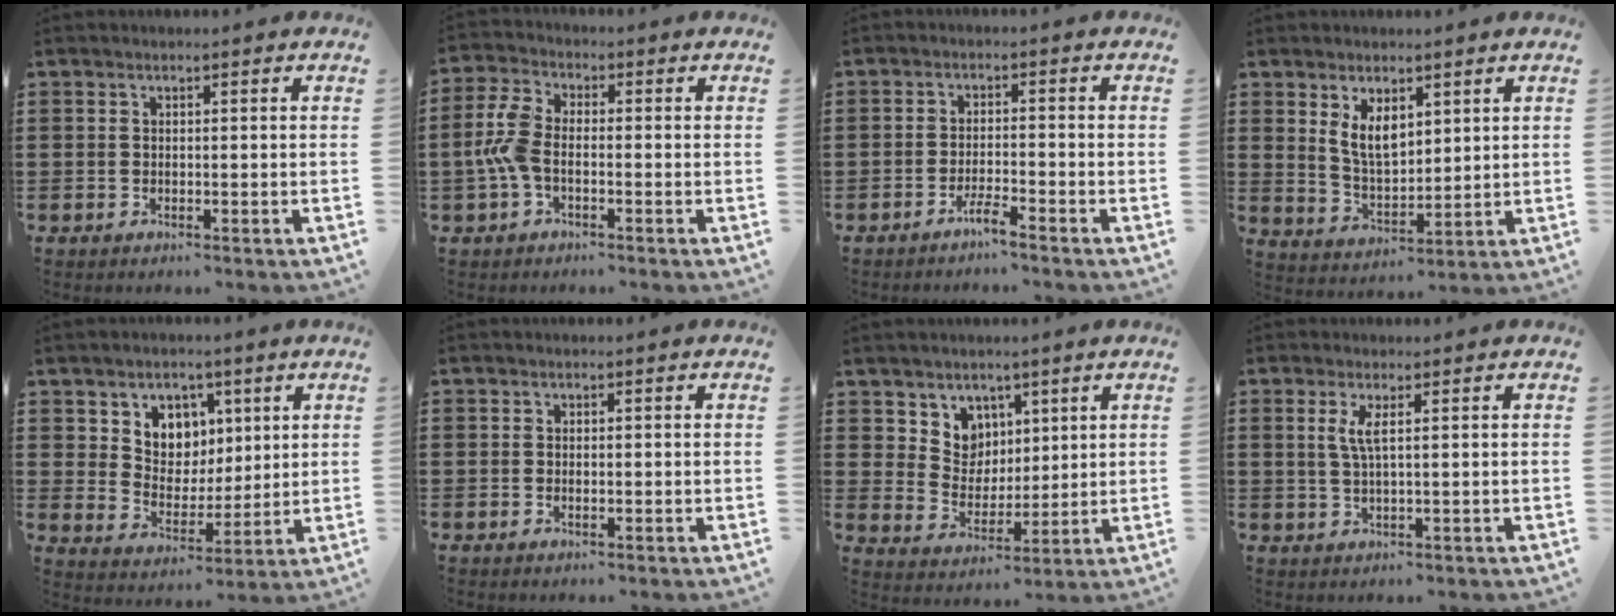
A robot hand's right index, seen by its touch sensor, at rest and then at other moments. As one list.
[{"total": 6.1, "force": [-1.1, 3.3, 5.0], "torque": [-0.132, -0.003, -0.031]}, {"total": 2.8, "force": [-2.3, 0.0, 1.5], "torque": [-0.034, 0.001, -0.045]}, {"total": 5.8, "force": [2.8, 3.1, 4.1], "torque": [-0.090, 0.002, 0.053]}, {"total": 6.1, "force": [3.2, 5.2, 0.5], "torque": [-0.040, -0.011, 0.056]}, {"total": 0.6, "force": [-0.1, 0.3, 0.5], "torque": [-0.012, -0.001, -0.002]}, {"total": 6.2, "force": [3.8, 4.8, 0.2], "torque": [-0.040, -0.009, 0.075]}, {"total": 2.9, "force": [0.9, 0.3, 2.7], "torque": [-0.058, 0.000, 0.014]}]